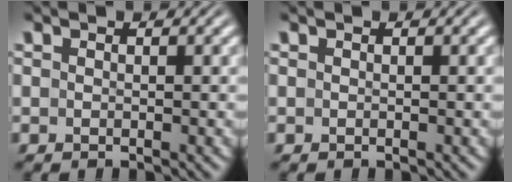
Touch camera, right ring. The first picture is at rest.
{"total": 0.0}